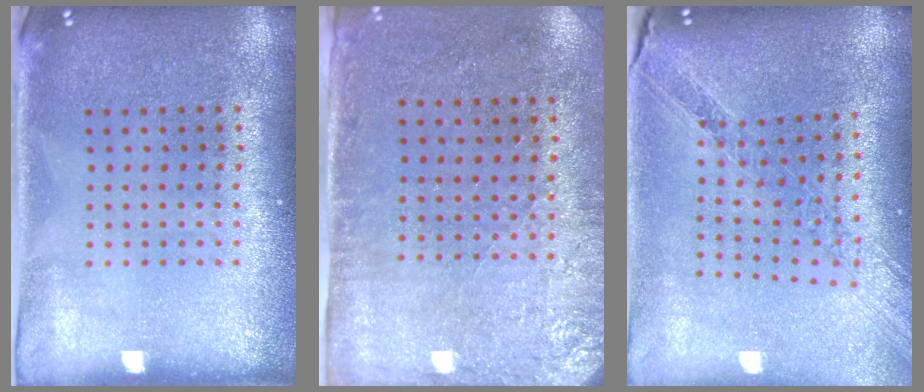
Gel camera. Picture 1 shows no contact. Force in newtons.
{"total": 2.7, "press": 2.3, "slide": 1.5}
{"total": 1.1, "press": 1.1, "slide": 0.3}